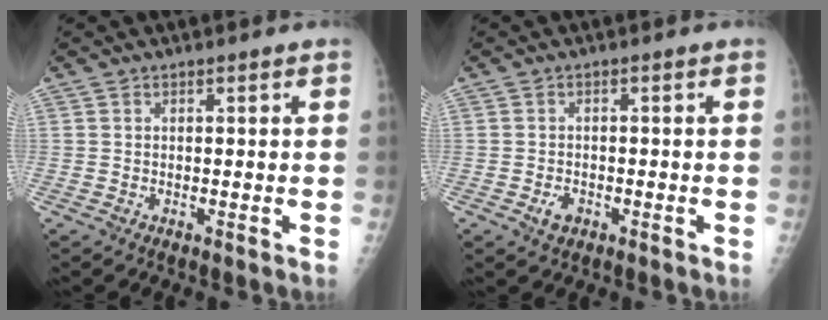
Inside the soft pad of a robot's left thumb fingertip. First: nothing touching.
{"total": 2.5, "force": [-1.1, 1.7, 1.4], "torque": [-0.018, 0.003, -0.015]}